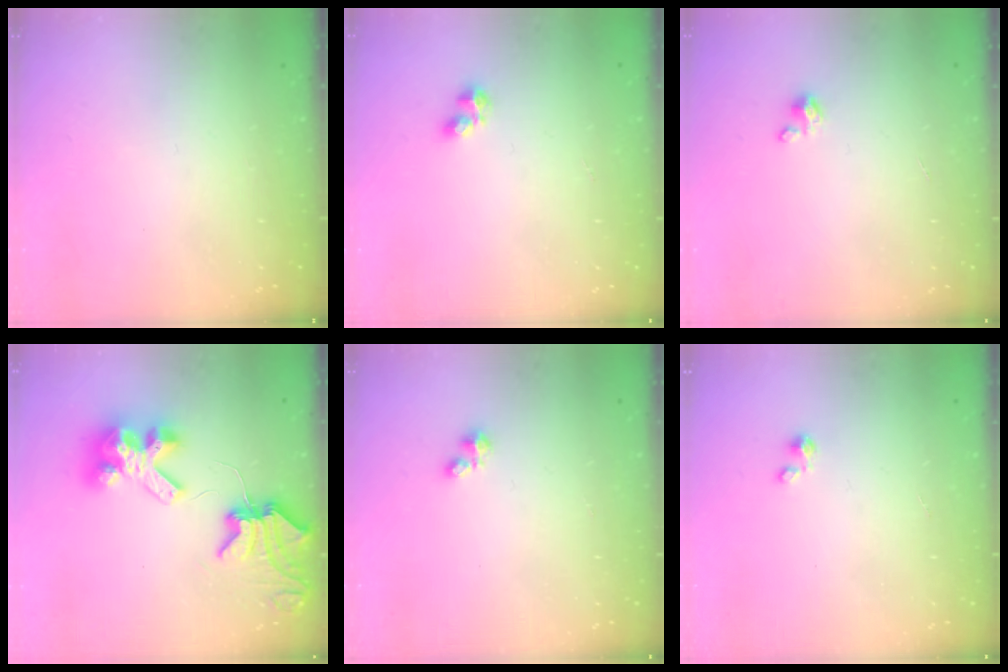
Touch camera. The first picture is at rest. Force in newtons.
{"total": 2.1, "press": 2.0, "slide": 0.8}
{"total": 2.0, "press": 1.9, "slide": 0.3}
{"total": 10.0, "press": 9.9, "slide": 1.6}
{"total": 1.1, "press": 1.1, "slide": 0.3}
{"total": 0.0}